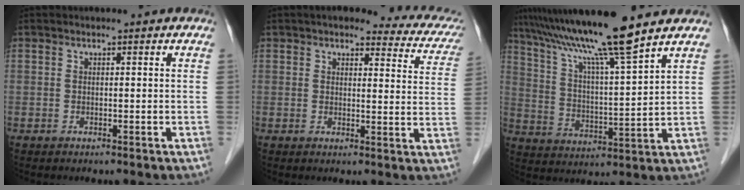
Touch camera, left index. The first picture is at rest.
{"total": 13.2, "force": [11.2, 3.7, 6.0], "torque": [-0.045, 0.001, 0.101]}
{"total": 14.5, "force": [11.8, -1.6, 8.4], "torque": [-0.151, 0.007, 0.204]}